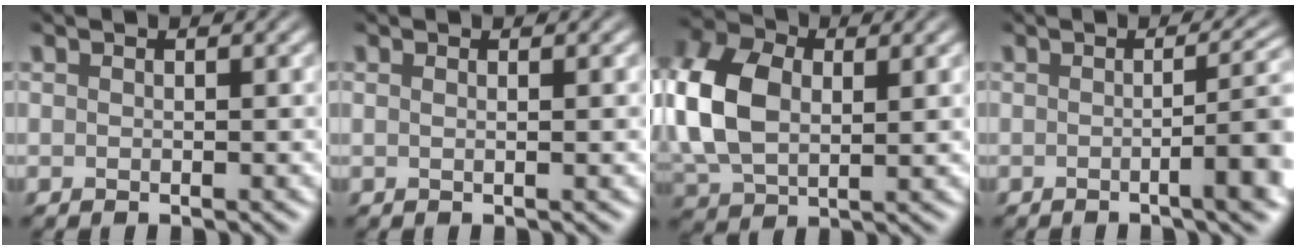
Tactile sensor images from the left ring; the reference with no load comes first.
{"total": 1.2, "force": [0.3, 0.5, 1.0], "torque": [-0.008, -0.001, -0.006]}
{"total": 9.3, "force": [1.0, 6.1, 6.9], "torque": [-0.183, 0.005, 0.013]}
{"total": 6.1, "force": [-0.7, 1.5, 5.8], "torque": [-0.063, 0.003, -0.009]}